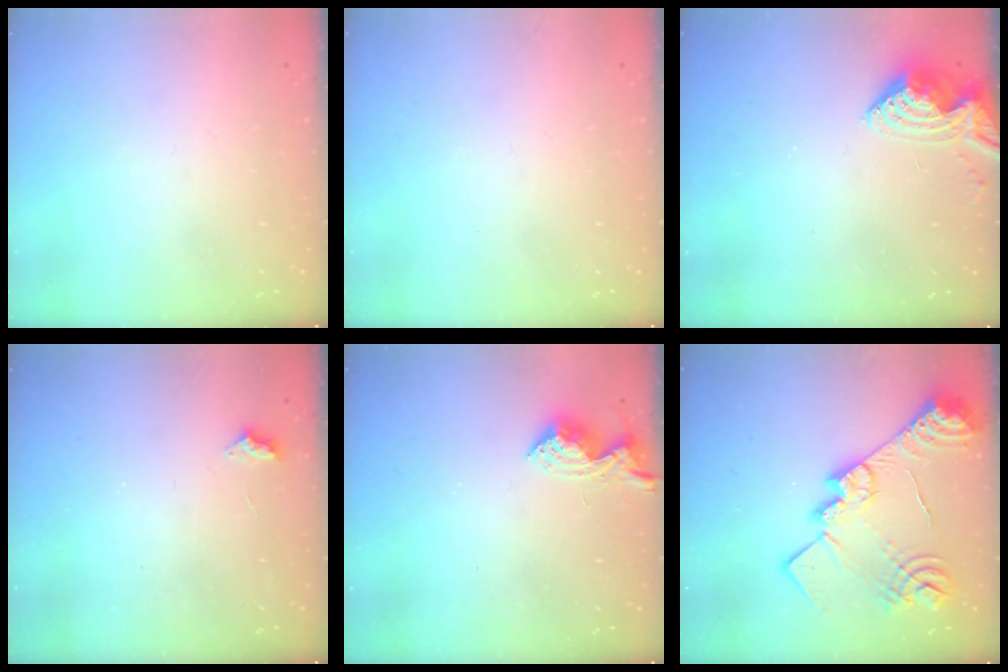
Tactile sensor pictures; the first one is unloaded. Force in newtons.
{"total": 0.0}
{"total": 9.4, "press": 9.4, "slide": 0.4}
{"total": 2.4, "press": 2.4, "slide": 0.4}
{"total": 10.1, "press": 10.1, "slide": 0.5}
{"total": 22.4, "press": 22.3, "slide": 1.3}